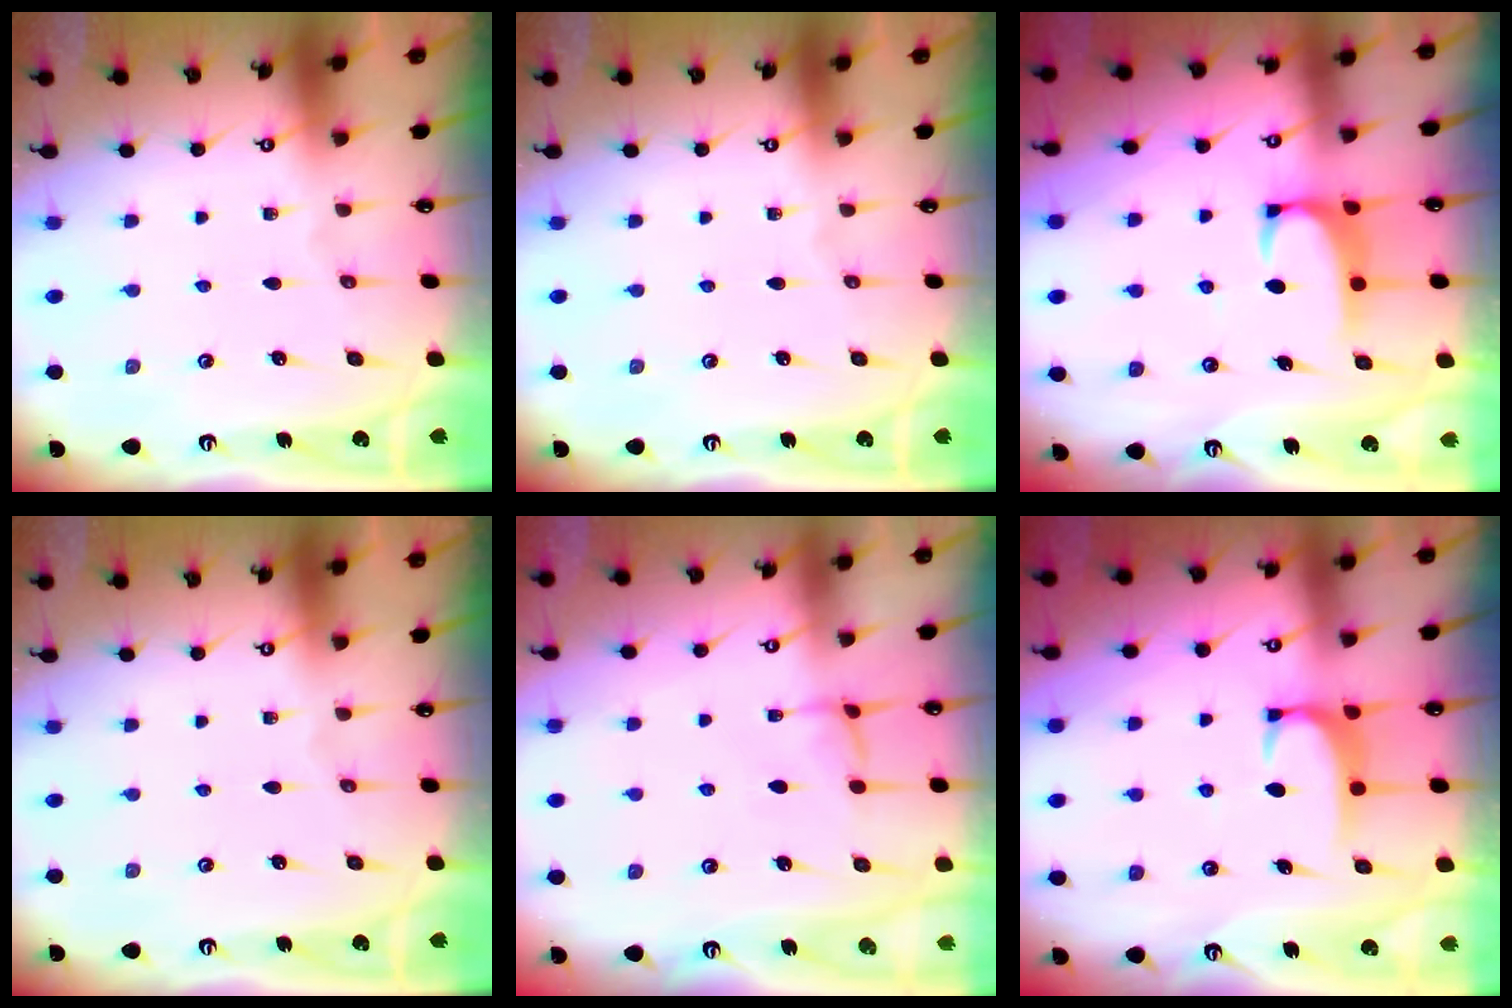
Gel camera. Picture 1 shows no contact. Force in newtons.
{"total": 0.0}
{"total": 1.6, "press": 1.6, "slide": 0.4}
{"total": 0.0}
{"total": 0.6, "press": 0.1, "slide": 0.6}
{"total": 1.8, "press": 1.7, "slide": 0.5}